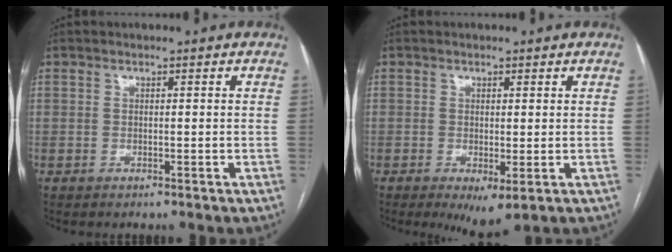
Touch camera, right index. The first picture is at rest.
{"total": 4.0, "force": [-1.2, 1.2, 3.6], "torque": [-0.051, -0.011, -0.010]}